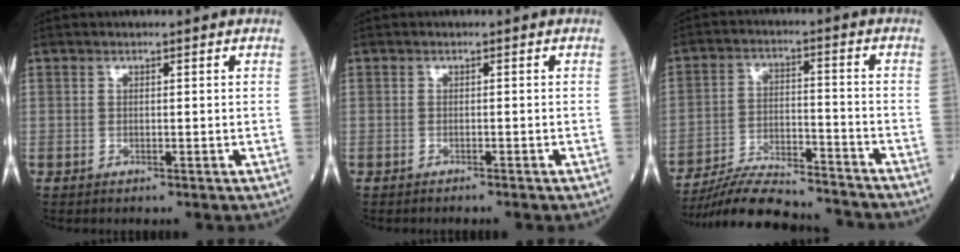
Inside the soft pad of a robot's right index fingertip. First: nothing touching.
{"total": 2.1, "force": [-1.8, -0.1, 1.1], "torque": [-0.019, 0.000, -0.017]}
{"total": 15.9, "force": [-15.0, 1.6, 4.9], "torque": [-0.096, 0.000, -0.235]}